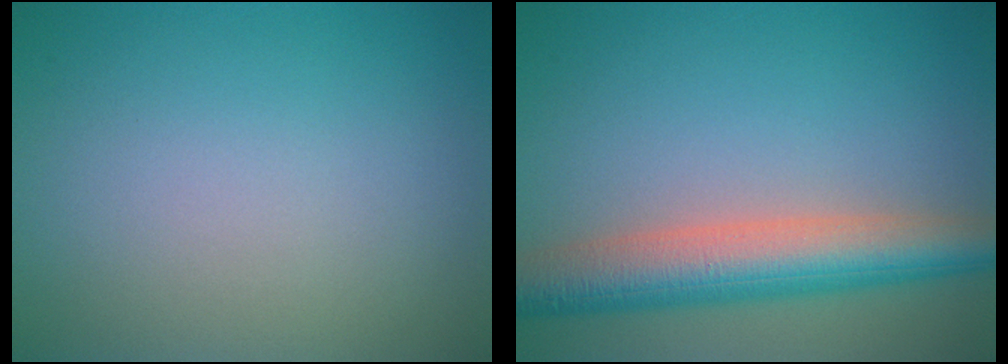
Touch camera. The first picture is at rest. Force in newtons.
{"total": 7.2, "press": 7.1, "slide": 0.4}